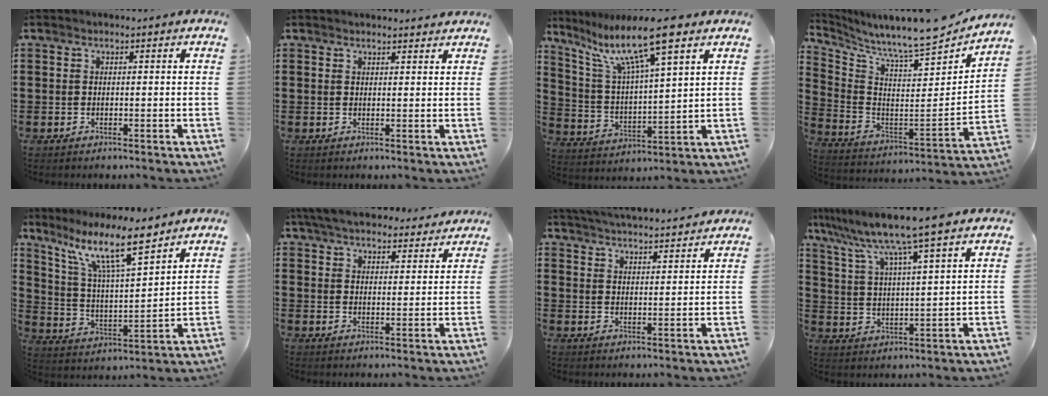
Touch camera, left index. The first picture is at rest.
{"total": 1.6, "force": [1.6, 0.1, 0.3], "torque": [-0.008, 0.000, 0.031]}
{"total": 11.9, "force": [8.3, 1.6, 8.4], "torque": [-0.185, -0.022, 0.141]}
{"total": 7.1, "force": [6.8, -0.5, 2.0], "torque": [-0.062, -0.076, 0.103]}
{"total": 12.2, "force": [9.0, 2.3, 7.9], "torque": [-0.169, -0.034, 0.156]}
{"total": 6.2, "force": [6.0, 0.7, 1.7], "torque": [-0.056, -0.024, 0.108]}
{"total": 4.2, "force": [4.1, -0.4, 0.4], "torque": [-0.024, -0.025, 0.071]}
{"total": 8.9, "force": [7.4, -1.1, 4.9], "torque": [-0.122, -0.045, 0.117]}